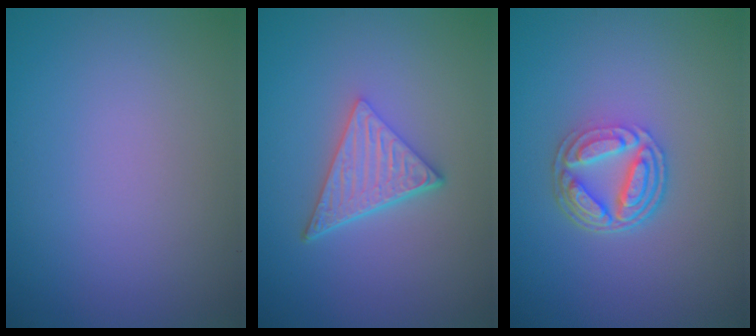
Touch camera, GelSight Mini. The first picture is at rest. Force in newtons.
{"total": 4.7, "press": 3.4, "slide": 3.3}
{"total": 4.8, "press": 3.4, "slide": 3.4}